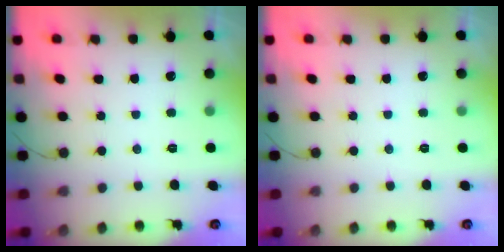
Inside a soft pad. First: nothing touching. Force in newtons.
{"total": 0.0}